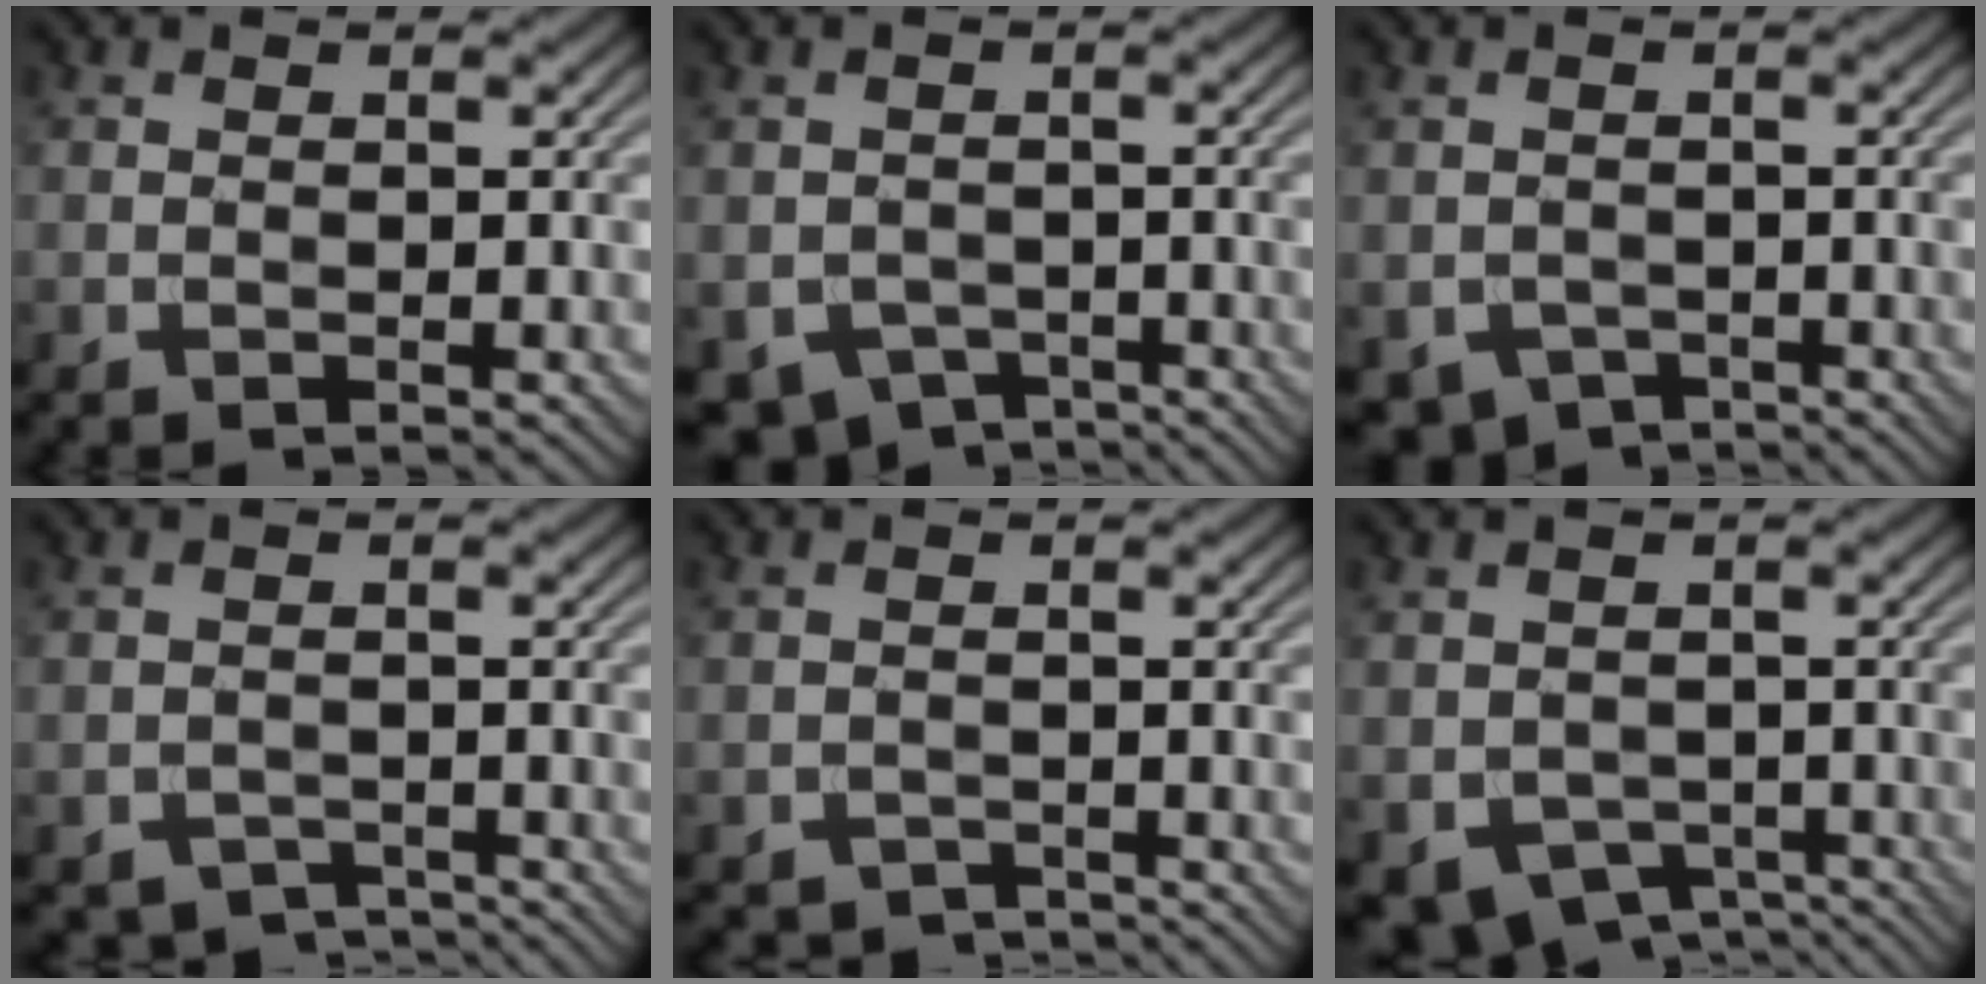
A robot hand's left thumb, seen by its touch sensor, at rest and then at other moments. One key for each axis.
{"total": 4.5, "fx": -2.9, "fy": 3.0, "fz": 1.5, "tx": -0.030, "ty": -0.016, "tz": -0.049}
{"total": 3.1, "fx": -2.0, "fy": 2.2, "fz": 0.8, "tx": -0.021, "ty": -0.012, "tz": -0.035}
{"total": 2.9, "fx": -2.6, "fy": 1.1, "fz": 0.6, "tx": -0.006, "ty": -0.003, "tz": -0.045}
{"total": 2.4, "fx": -2.3, "fy": 0.6, "fz": 0.3, "tx": 0.000, "ty": 0.002, "tz": -0.041}
{"total": 5.6, "fx": -3.0, "fy": 3.9, "fz": 2.6, "tx": -0.050, "ty": -0.025, "tz": -0.043}